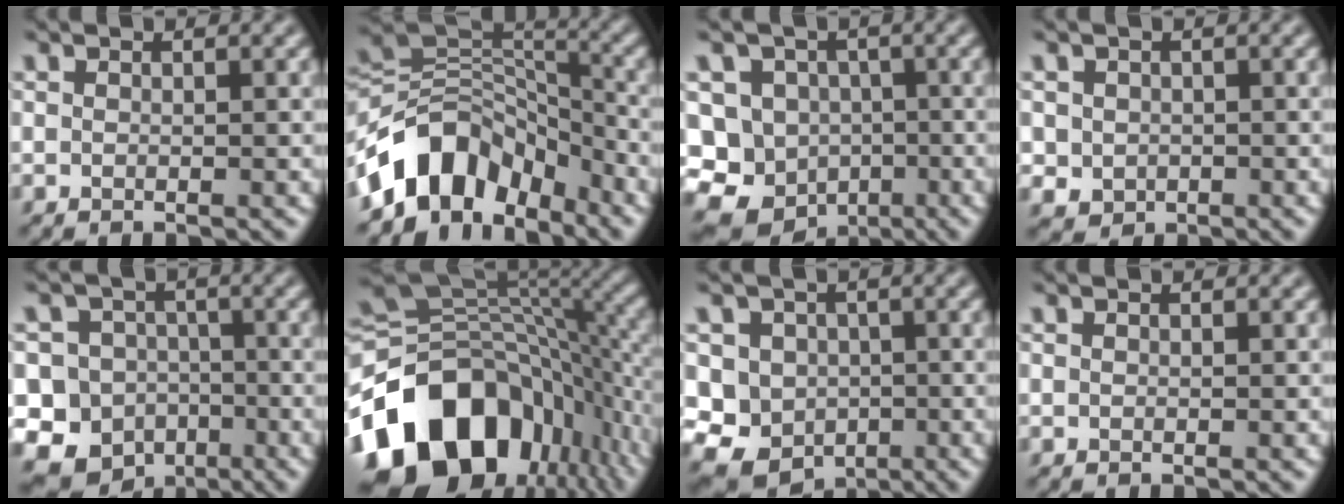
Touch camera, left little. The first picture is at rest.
{"total": 8.7, "force": [-5.6, 5.3, 4.0], "torque": [-0.043, 0.012, -0.113]}
{"total": 16.4, "force": [-6.3, 14.2, 5.3], "torque": [-0.129, -0.032, -0.114]}
{"total": 2.1, "force": [-0.1, 2.0, 0.6], "torque": [-0.014, -0.003, 0.004]}
{"total": 14.4, "force": [-6.8, 12.2, 3.3], "torque": [-0.091, -0.023, -0.126]}
{"total": 16.0, "force": [-7.5, 10.6, 9.4], "torque": [-0.184, 0.010, -0.133]}
{"total": 8.9, "force": [-1.7, 8.0, 3.3], "torque": [-0.060, 0.000, -0.054]}
{"total": 0.0}